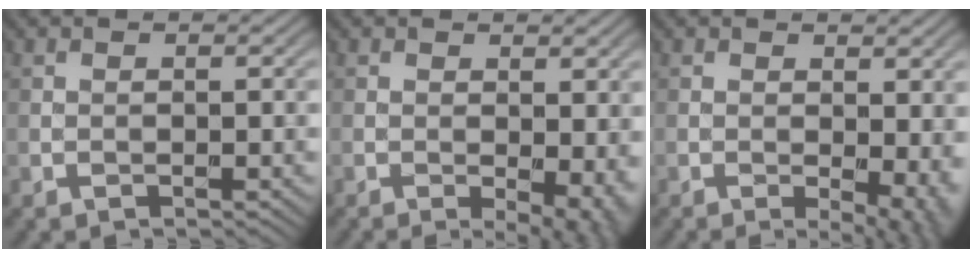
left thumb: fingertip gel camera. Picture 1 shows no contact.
{"total": 5.2, "force": [-0.9, 2.1, 4.7], "torque": [-0.067, -0.011, -0.006]}
{"total": 5.7, "force": [-0.5, 2.3, 5.1], "torque": [-0.066, -0.008, -0.001]}